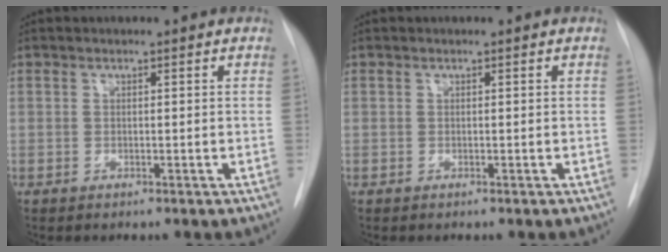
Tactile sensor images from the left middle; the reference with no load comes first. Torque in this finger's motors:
{"motor_torque": [0.00, 0.00, -0.02, 0.00]}